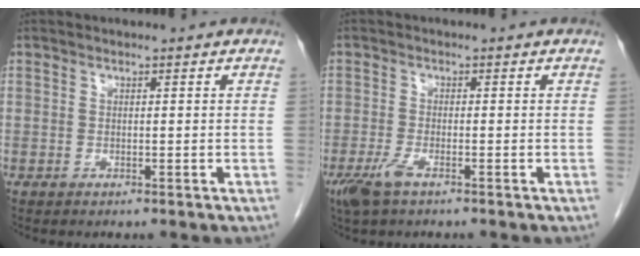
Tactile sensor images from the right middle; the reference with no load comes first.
{"total": 3.7, "force": [-2.3, 0.9, 2.8], "torque": [-0.067, -0.008, -0.044]}